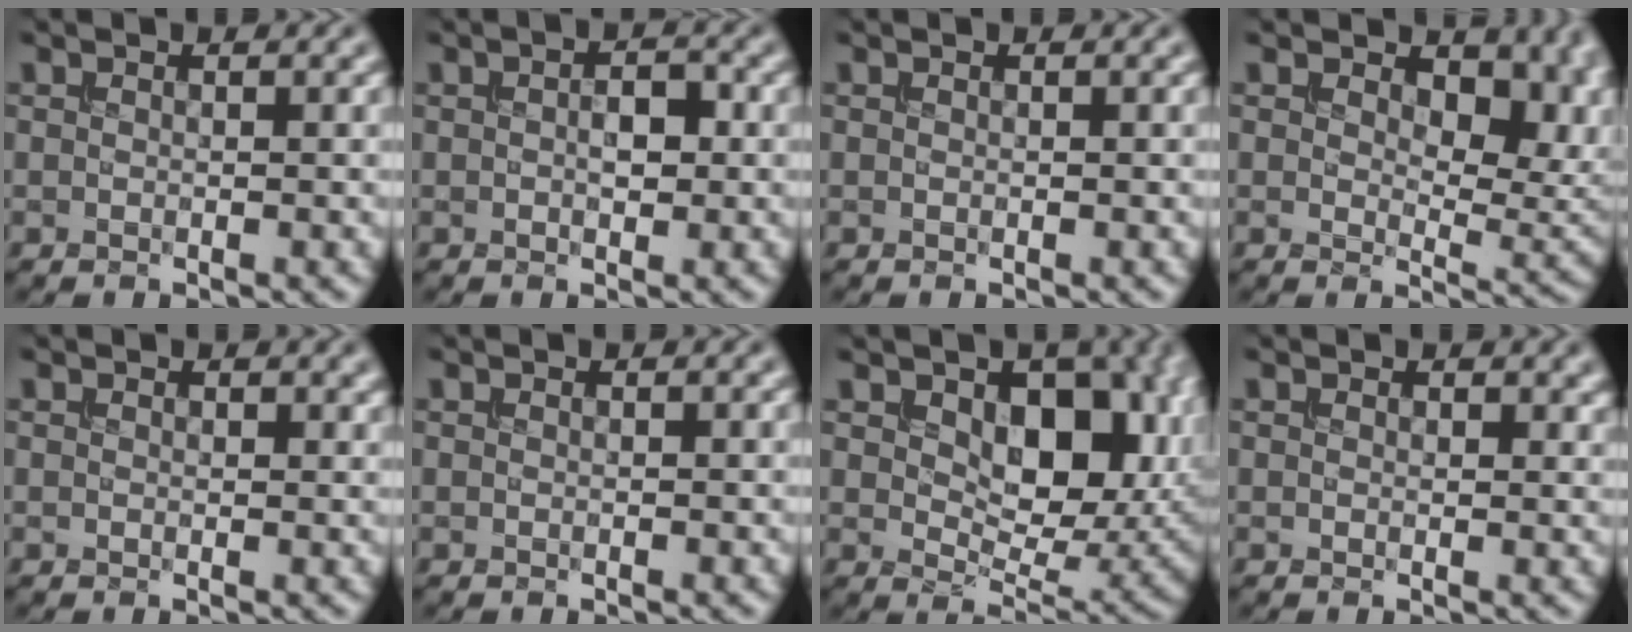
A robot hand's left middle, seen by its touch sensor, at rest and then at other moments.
{"total": 2.2, "force": [0.0, 1.2, 1.8], "torque": [-0.031, 0.004, -0.001]}
{"total": 0.0}
{"total": 8.8, "force": [3.5, 4.9, 6.4], "torque": [-0.081, -0.006, 0.051]}
{"total": 0.9, "force": [0.5, 0.6, 0.3], "torque": [-0.002, -0.003, 0.009]}
{"total": 0.0}
{"total": 10.0, "force": [2.5, 6.2, 7.5], "torque": [-0.110, -0.014, 0.041]}
{"total": 1.2, "force": [0.7, 0.9, 0.5], "torque": [-0.006, -0.004, 0.011]}